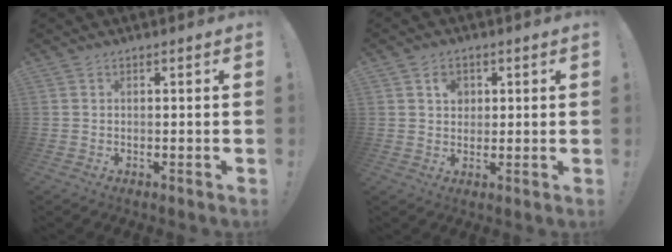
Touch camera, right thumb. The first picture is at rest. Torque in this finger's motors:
{"motor_torque": [0.10, 0.26, -0.17, -0.14, 0.05]}